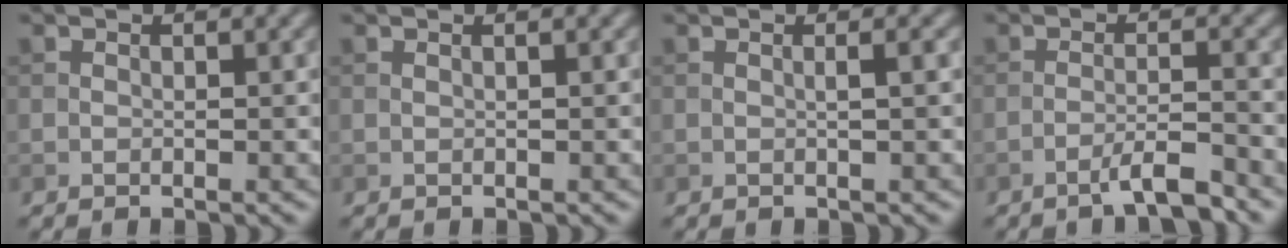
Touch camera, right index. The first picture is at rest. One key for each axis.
{"total": 0.7, "fx": 0.4, "fy": 0.2, "fz": 0.5, "tx": -0.005, "ty": -0.001, "tz": 0.000}
{"total": 1.1, "fx": 0.1, "fy": 0.3, "fz": 1.1, "tx": -0.013, "ty": 0.006, "tz": -0.003}
{"total": 3.1, "fx": -2.2, "fy": 0.2, "fz": 2.2, "tx": -0.032, "ty": 0.008, "tz": -0.048}